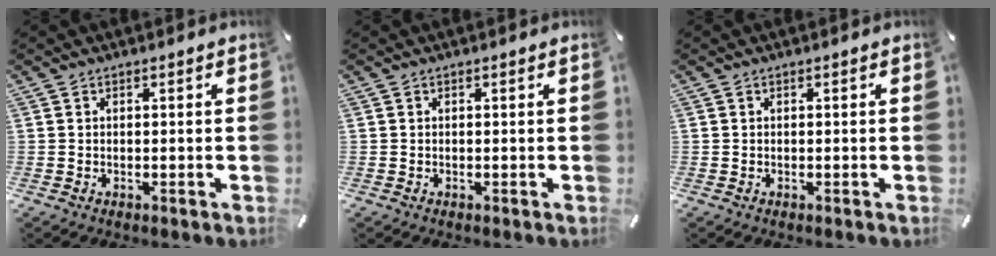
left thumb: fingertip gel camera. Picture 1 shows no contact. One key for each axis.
{"total": 0.0}
{"total": 0.0}